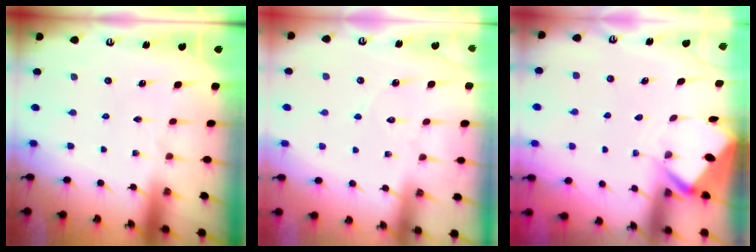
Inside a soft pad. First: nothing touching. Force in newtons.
{"total": 4.3, "press": 4.3, "slide": 0.6}
{"total": 3.6, "press": 3.6, "slide": 0.3}